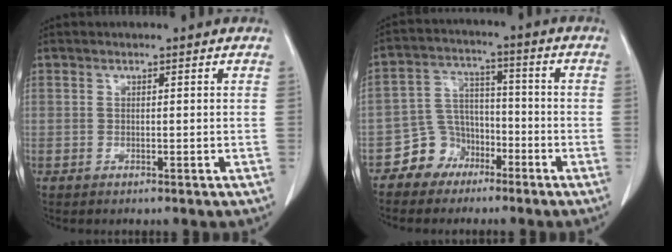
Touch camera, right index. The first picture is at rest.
{"total": 7.0, "force": [-4.4, 5.4, 1.0], "torque": [-0.022, 0.020, -0.075]}